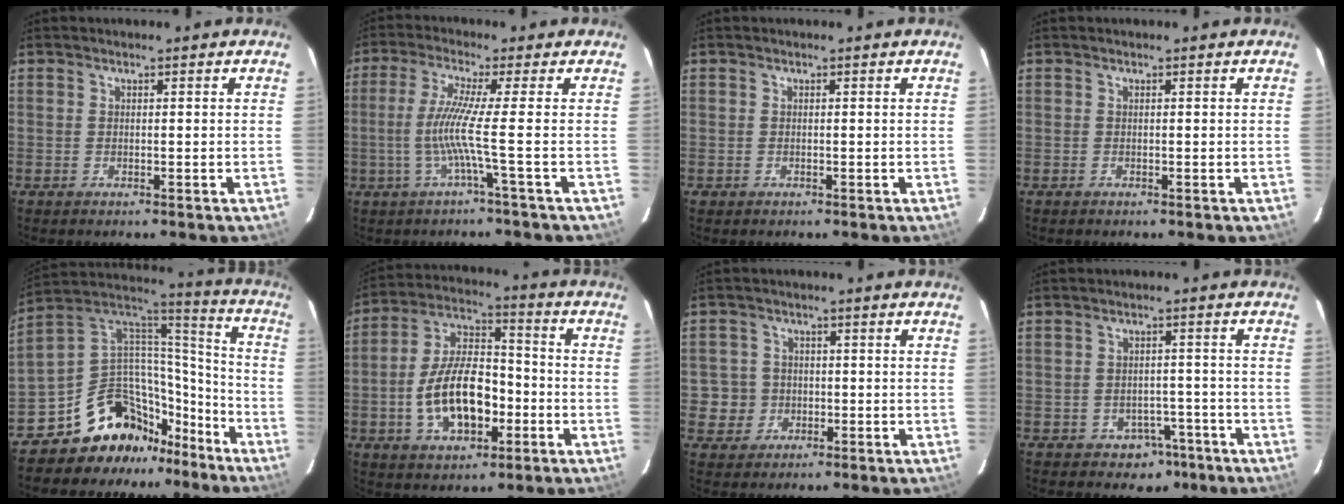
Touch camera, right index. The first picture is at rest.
{"total": 6.5, "force": [-1.6, -2.5, 5.8], "torque": [-0.124, -0.006, -0.027]}
{"total": 1.0, "force": [-0.4, 0.9, 0.0], "torque": [-0.001, 0.003, -0.004]}
{"total": 0.0}
{"total": 18.7, "force": [-14.2, 10.9, 5.1], "torque": [-0.117, 0.070, -0.229]}
{"total": 14.7, "force": [-4.2, 7.8, 11.7], "torque": [-0.233, 0.020, -0.064]}
{"total": 5.1, "force": [-1.0, 4.9, 0.5], "torque": [-0.015, 0.022, -0.011]}
{"total": 5.3, "force": [-3.4, 4.1, 0.6], "torque": [-0.017, 0.029, -0.031]}